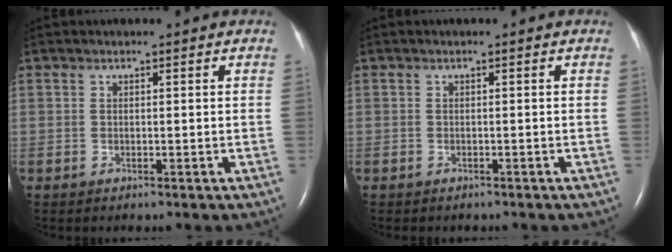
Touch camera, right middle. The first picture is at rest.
{"total": 1.4, "force": [-1.2, 0.6, 0.4], "torque": [-0.015, -0.001, -0.013]}